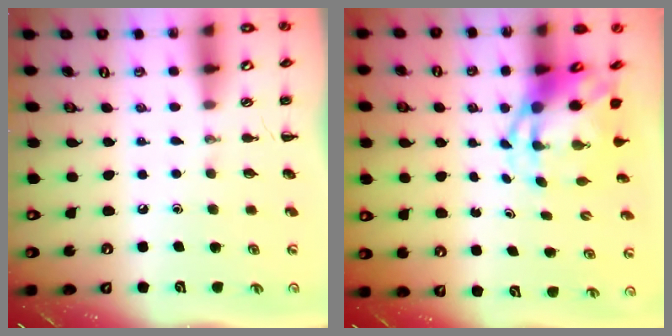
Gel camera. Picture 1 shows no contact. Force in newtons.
{"total": 5.1, "press": 4.9, "slide": 1.7}